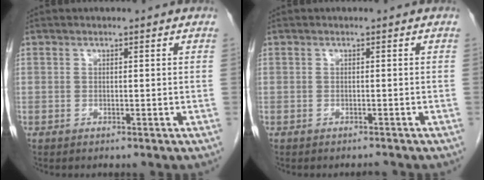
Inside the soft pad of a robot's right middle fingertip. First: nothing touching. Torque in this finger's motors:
{"motor_torque": [0.00, 0.00, 0.00, 0.01]}